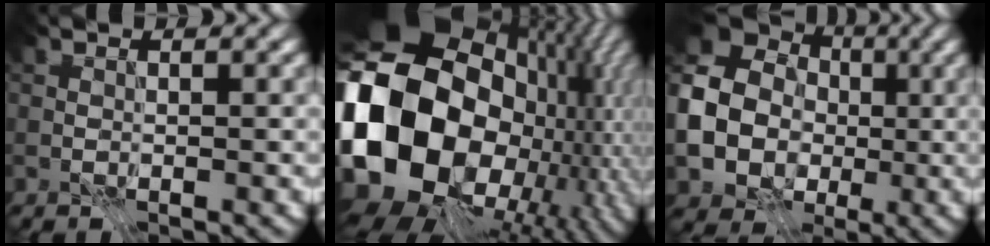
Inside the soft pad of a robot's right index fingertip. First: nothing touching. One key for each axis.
{"total": 21.0, "fx": -2.3, "fy": 15.3, "fz": 14.3, "tx": -0.336, "ty": -0.021, "tz": -0.016}
{"total": 13.3, "fx": -0.8, "fy": 11.8, "fz": 6.1, "tx": -0.157, "ty": -0.016, "tz": -0.035}